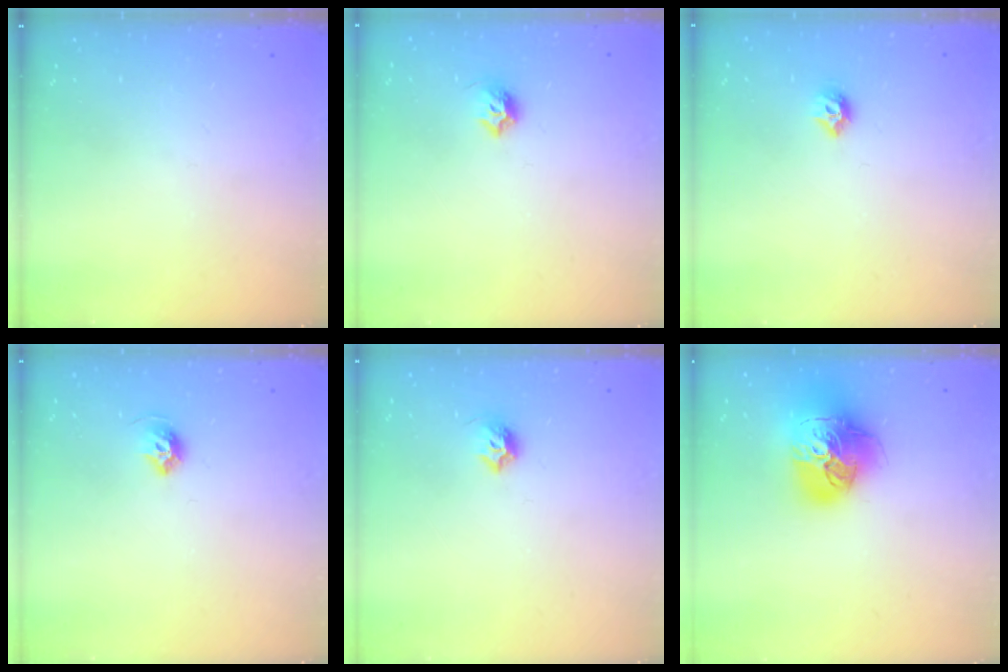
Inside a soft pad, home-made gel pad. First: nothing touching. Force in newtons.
{"total": 6.2, "press": 6.1, "slide": 0.9}
{"total": 6.6, "press": 6.6, "slide": 0.4}
{"total": 6.9, "press": 6.8, "slide": 0.9}
{"total": 6.2, "press": 6.1, "slide": 0.9}
{"total": 19.4, "press": 19.3, "slide": 2.3}